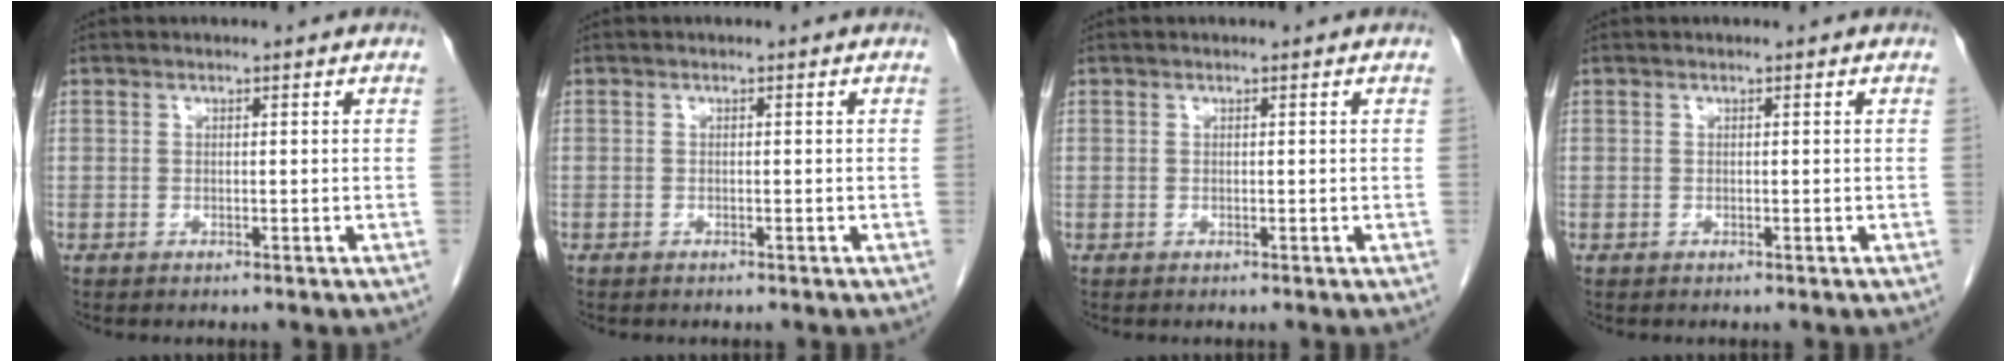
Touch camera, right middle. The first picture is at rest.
{"total": 0.0}
{"total": 0.0}
{"total": 0.0}